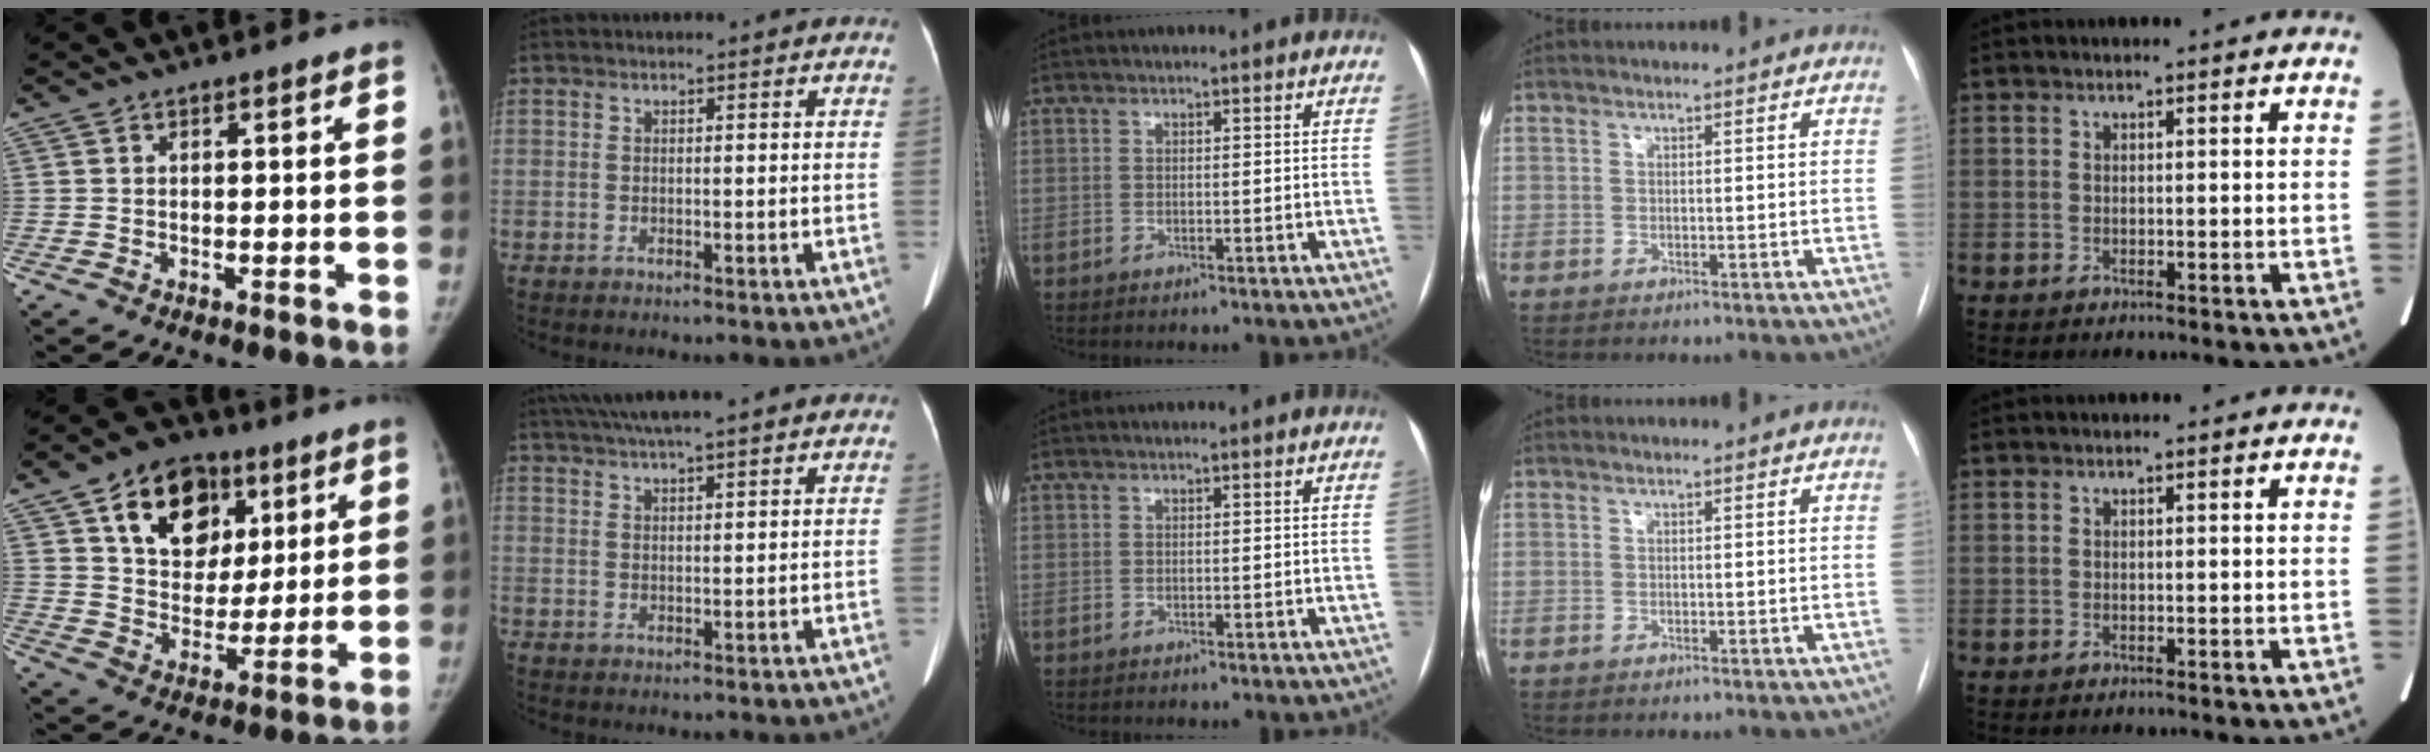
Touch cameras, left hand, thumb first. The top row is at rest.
{"thumb": {"total": 16.9, "force": [7.6, 11.9, 9.3], "torque": [-0.103, -0.020, 0.128]}, "index": {"total": 13.2, "force": [11.2, 0.9, 6.9], "torque": [-0.122, 0.044, 0.160]}}